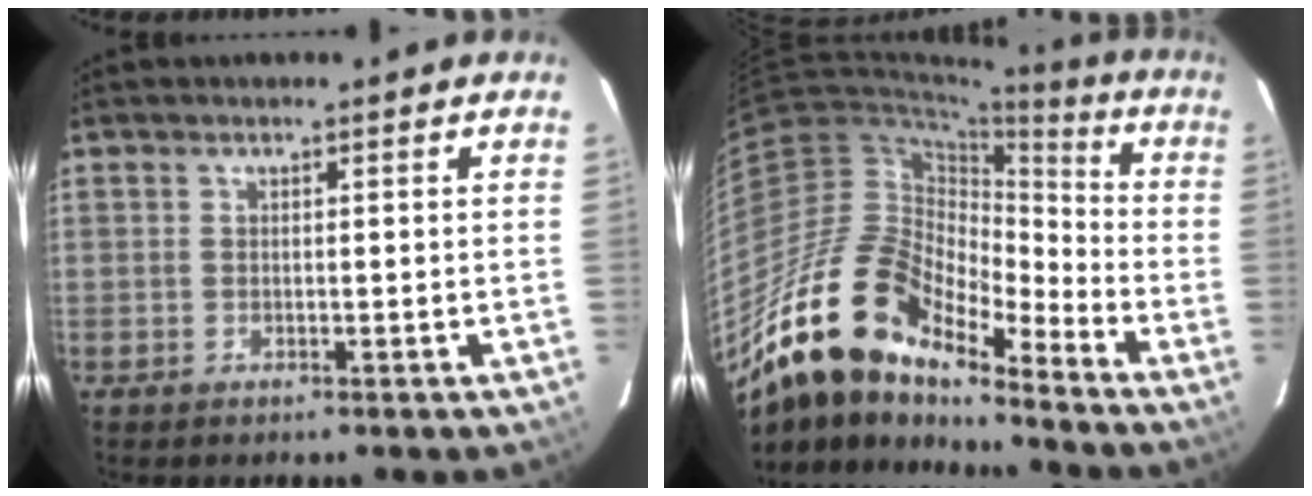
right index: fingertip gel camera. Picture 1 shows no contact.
{"total": 19.6, "force": [-15.1, 7.2, 10.3], "torque": [-0.173, -0.009, -0.290]}